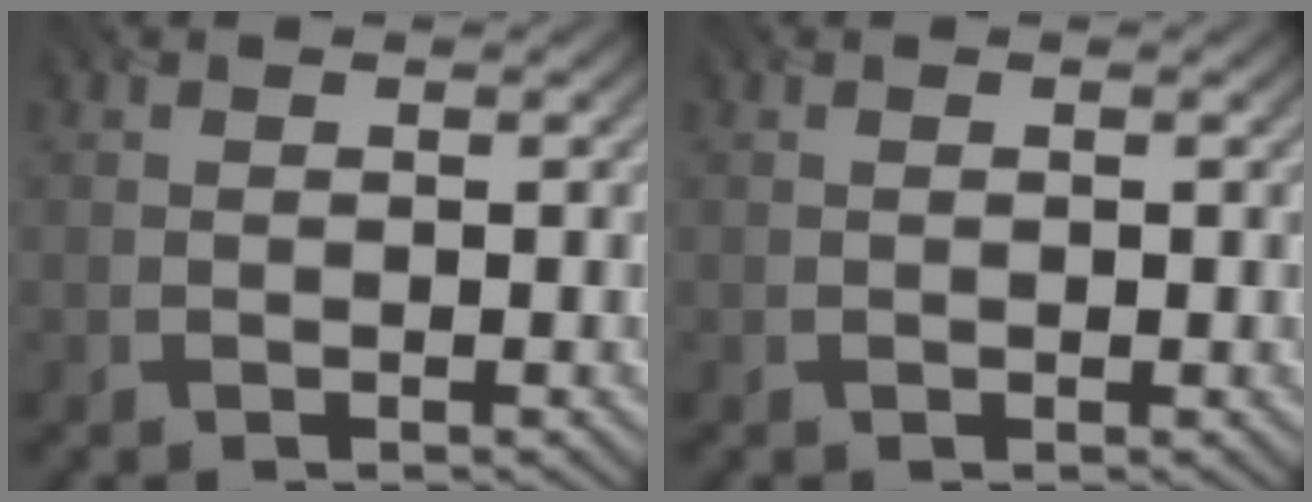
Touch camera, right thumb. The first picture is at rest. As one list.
[{"total": 0.0}]